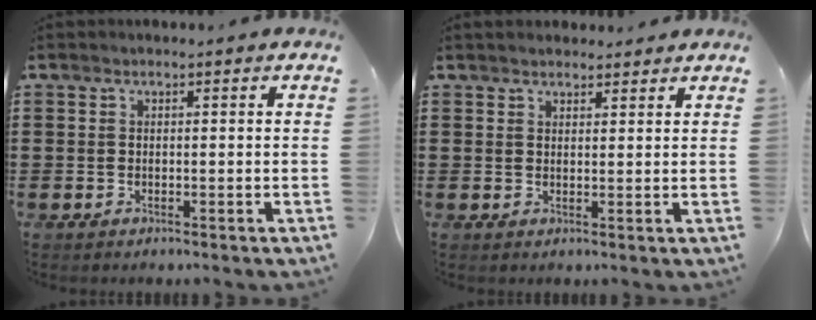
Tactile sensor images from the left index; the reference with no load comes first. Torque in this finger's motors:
{"motor_torque": [0.77, 0.62, 0.00, 0.00]}